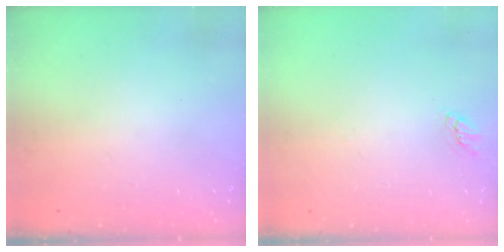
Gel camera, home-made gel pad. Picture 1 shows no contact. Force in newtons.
{"total": 2.2, "press": 2.2, "slide": 0.1}